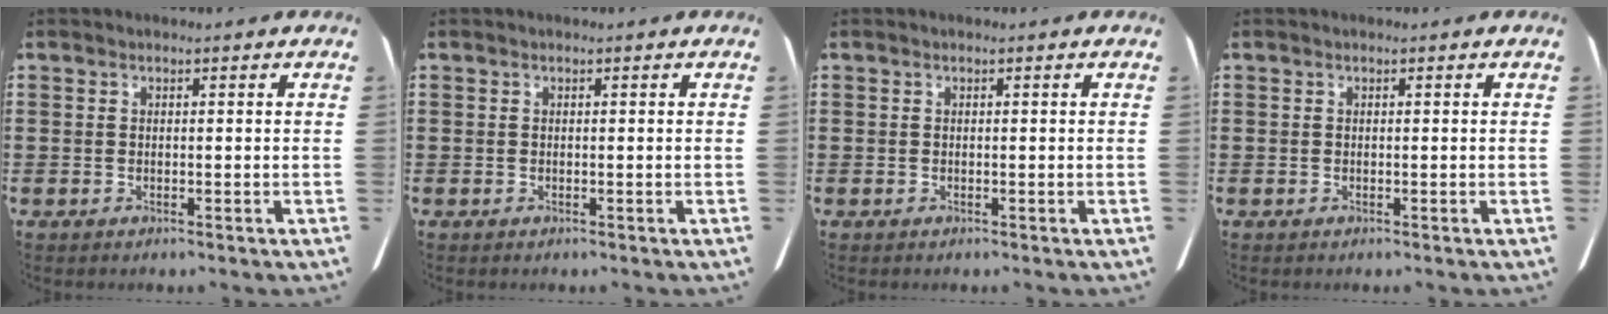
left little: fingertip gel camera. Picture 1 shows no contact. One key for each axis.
{"total": 0.0}
{"total": 0.0}
{"total": 0.0}